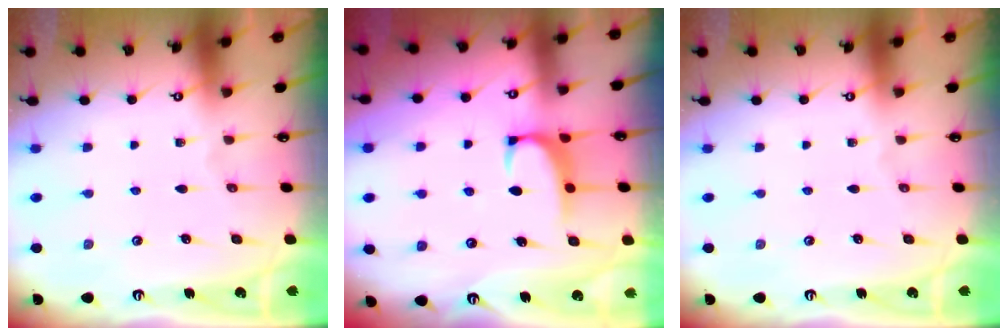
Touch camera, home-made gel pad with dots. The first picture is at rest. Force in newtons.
{"total": 1.5, "press": 1.2, "slide": 1.0}
{"total": 0.0}